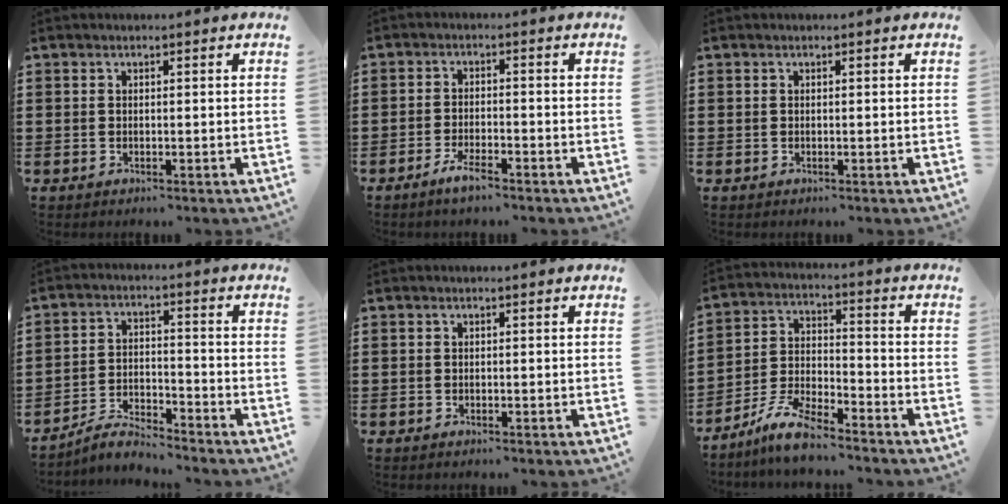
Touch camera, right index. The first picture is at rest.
{"total": 3.1, "force": [-2.4, 0.5, 1.8], "torque": [-0.037, 0.004, -0.047]}
{"total": 0.0}
{"total": 4.3, "force": [-4.2, 0.5, 0.9], "torque": [-0.025, 0.005, -0.087]}
{"total": 0.0}
{"total": 7.3, "force": [-6.4, 1.2, 3.4], "torque": [-0.089, 0.000, -0.129]}